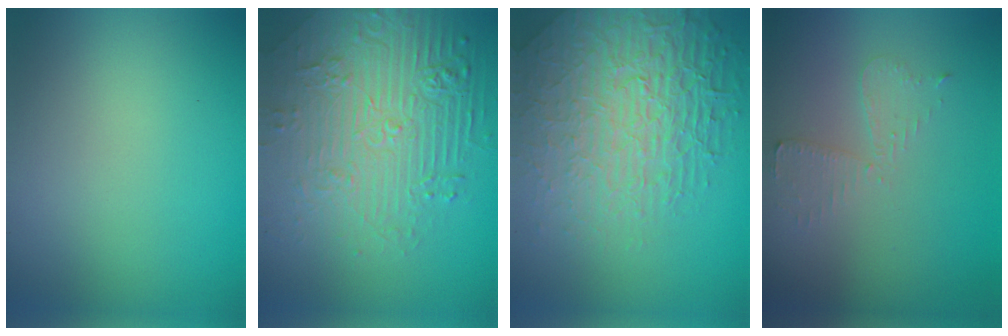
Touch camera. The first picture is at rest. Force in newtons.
{"total": 8.1, "press": 5.8, "slide": 5.7}
{"total": 7.5, "press": 5.8, "slide": 4.8}
{"total": 2.2, "press": 2.2, "slide": 0.5}